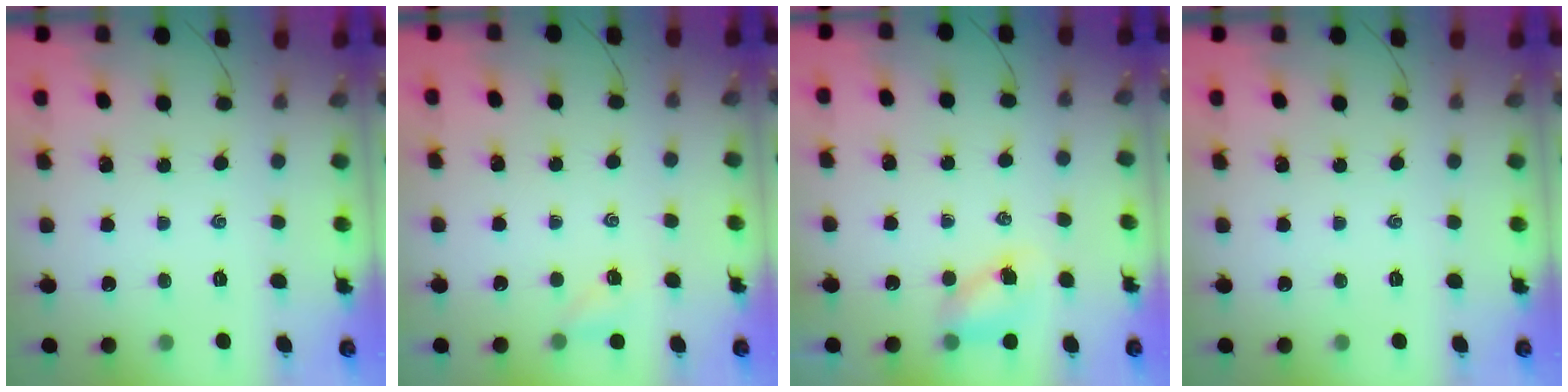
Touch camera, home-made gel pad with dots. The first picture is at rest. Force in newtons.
{"total": 2.4, "press": 2.3, "slide": 0.9}
{"total": 5.8, "press": 5.8, "slide": 0.6}
{"total": 0.0}